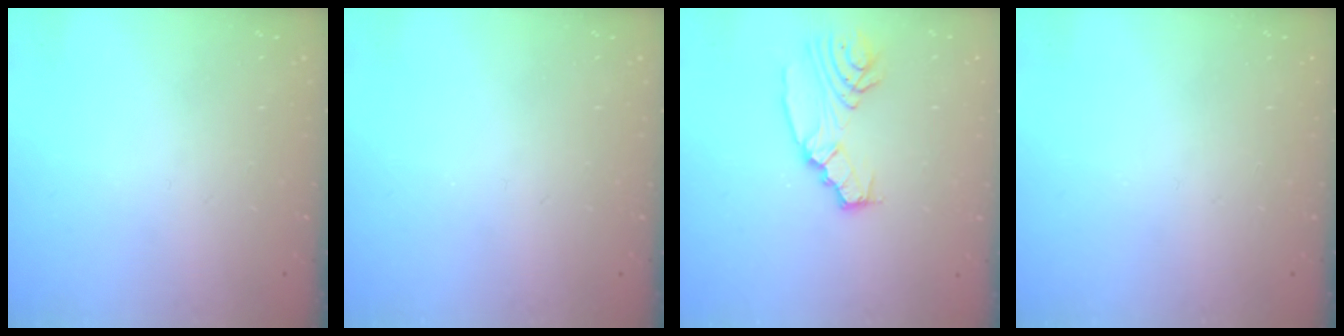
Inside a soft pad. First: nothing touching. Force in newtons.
{"total": 0.0}
{"total": 8.3, "press": 8.3, "slide": 0.8}
{"total": 0.0}